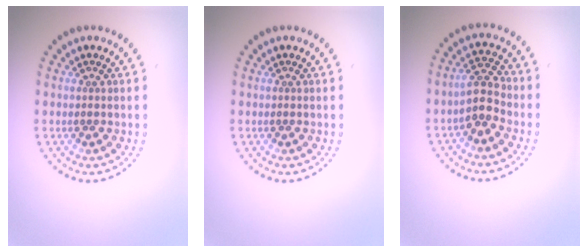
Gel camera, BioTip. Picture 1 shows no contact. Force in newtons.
{"total": 0.0}
{"total": 2.8, "press": 2.7, "slide": 1.0}